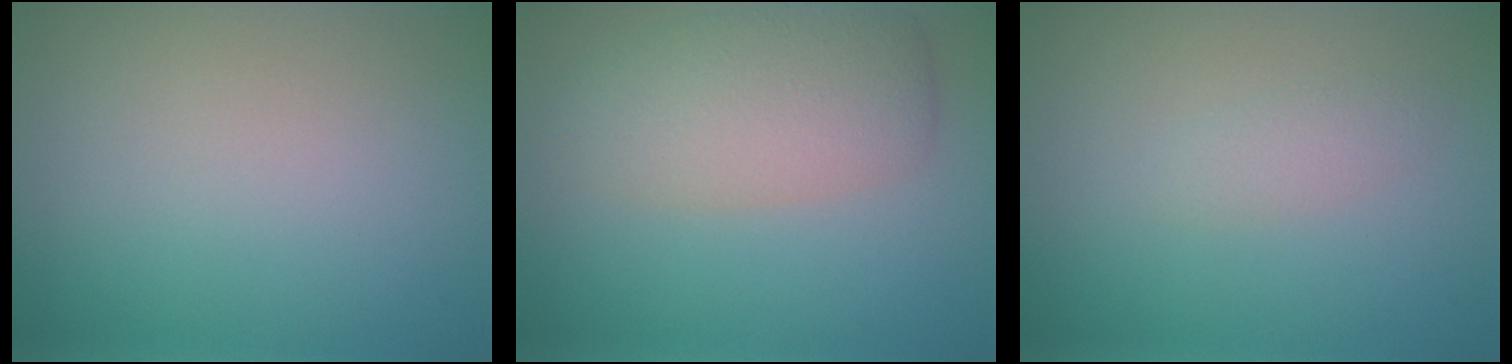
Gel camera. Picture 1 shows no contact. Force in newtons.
{"total": 5.3, "press": 5.3, "slide": 0.3}
{"total": 1.2, "press": 1.2, "slide": 0.0}